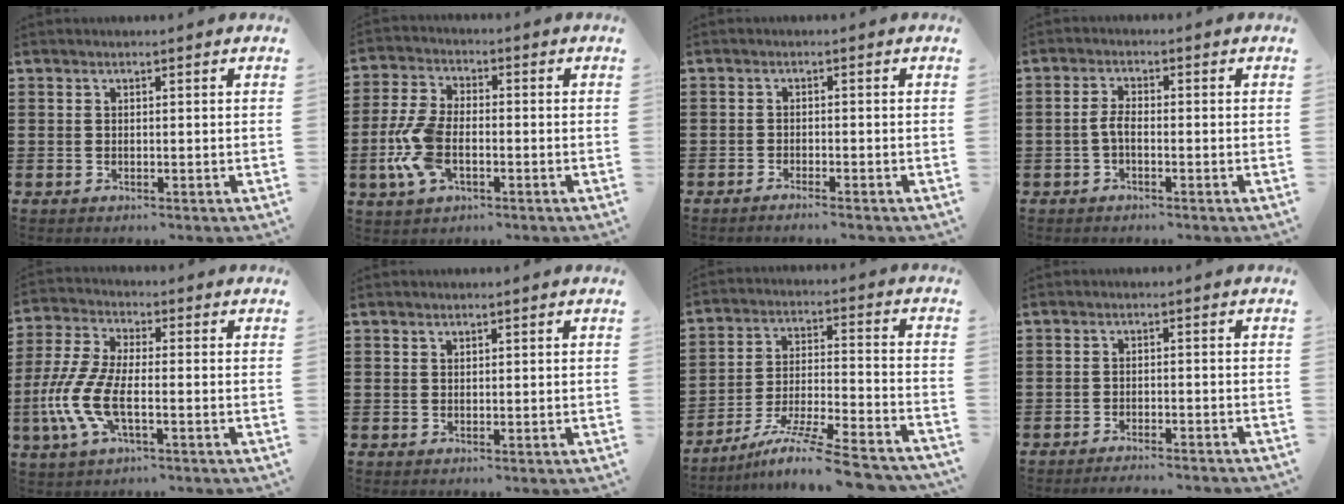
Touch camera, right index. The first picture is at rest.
{"total": 8.5, "force": [-2.3, 4.3, 6.9], "torque": [-0.166, -0.007, -0.046]}
{"total": 1.3, "force": [-1.3, -0.1, 0.3], "torque": [-0.006, 0.002, -0.026]}
{"total": 2.5, "force": [-0.9, 0.9, 2.2], "torque": [-0.055, -0.003, -0.021]}
{"total": 8.7, "force": [-2.7, 3.6, 7.4], "torque": [-0.189, -0.017, -0.057]}
{"total": 0.7, "force": [0.5, 0.4, 0.1], "torque": [-0.003, 0.001, 0.011]}
{"total": 10.8, "force": [-8.8, 0.3, 6.3], "torque": [-0.114, 0.005, -0.172]}
{"total": 2.0, "force": [-2.0, -0.3, 0.3], "torque": [-0.007, 0.002, -0.041]}